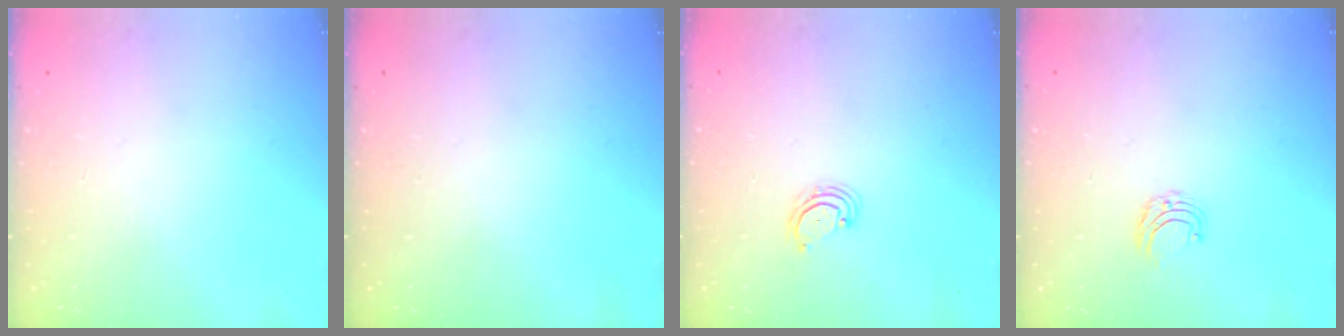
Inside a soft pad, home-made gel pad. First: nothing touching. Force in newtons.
{"total": 0.0}
{"total": 3.1, "press": 3.1, "slide": 0.4}
{"total": 4.9, "press": 4.8, "slide": 0.5}